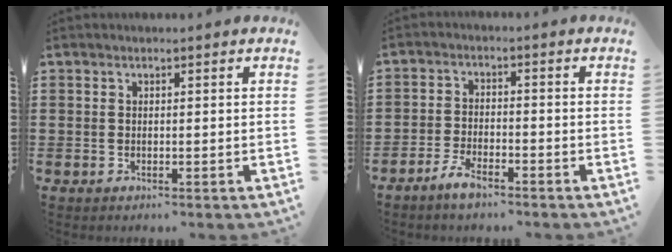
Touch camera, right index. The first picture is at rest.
{"total": 3.6, "force": [-3.0, 1.1, 1.6], "torque": [-0.041, 0.007, -0.063]}